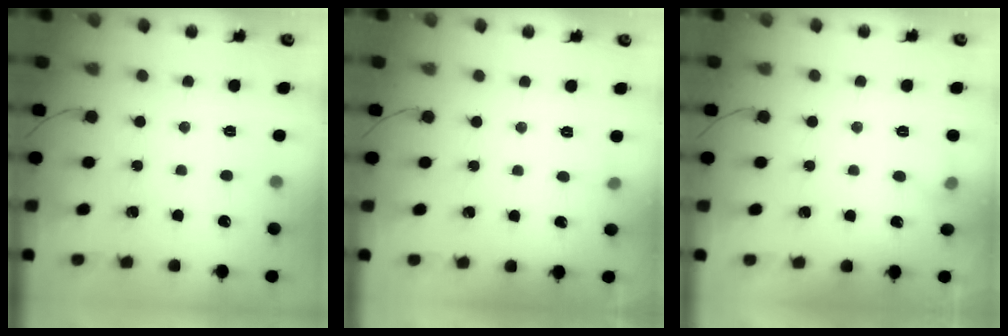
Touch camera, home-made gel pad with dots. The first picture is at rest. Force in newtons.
{"total": 3.2, "press": 2.9, "slide": 1.3}
{"total": 5.3, "press": 5.0, "slide": 1.7}